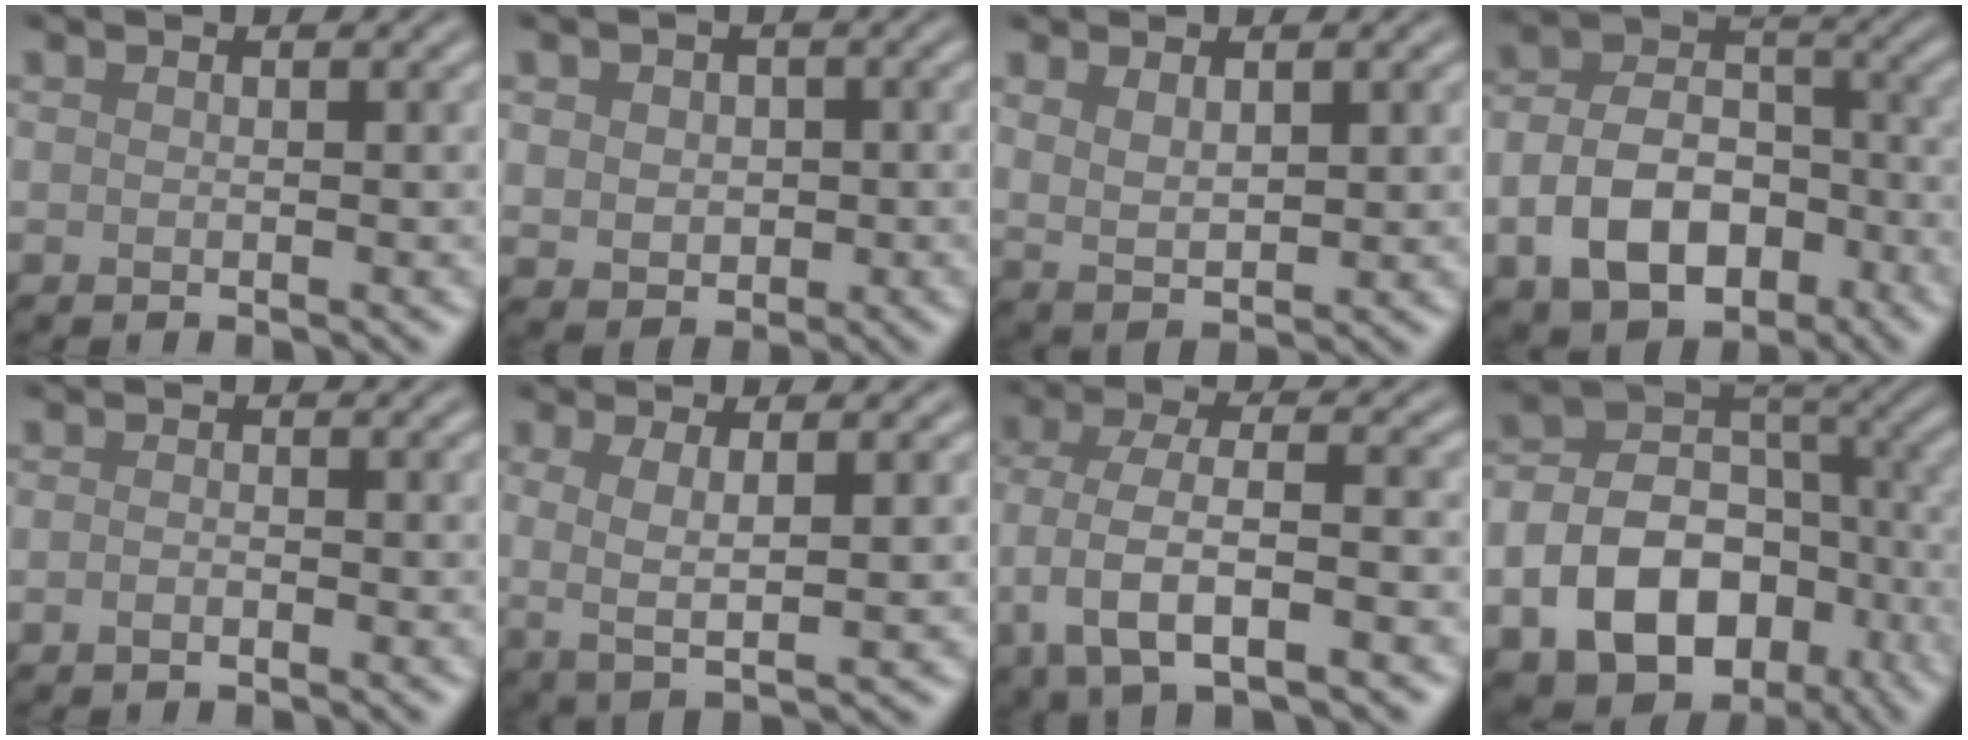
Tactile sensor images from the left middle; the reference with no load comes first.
{"total": 3.5, "force": [0.3, 3.0, 1.9], "torque": [-0.034, 0.005, -0.001]}
{"total": 3.2, "force": [1.3, 1.5, 2.5], "torque": [-0.056, -0.006, 0.032]}
{"total": 8.9, "force": [-3.3, 6.0, 5.7], "torque": [-0.103, -0.004, -0.060]}
{"total": 0.8, "force": [-0.4, 0.4, 0.6], "torque": [-0.013, -0.001, -0.010]}
{"total": 3.5, "force": [0.3, 0.9, 3.4], "torque": [-0.068, -0.006, 0.007]}
{"total": 7.1, "force": [-2.5, 2.6, 6.1], "torque": [-0.119, 0.001, -0.049]}
{"total": 13.5, "force": [-4.7, 9.9, 7.9], "torque": [-0.147, -0.020, -0.071]}